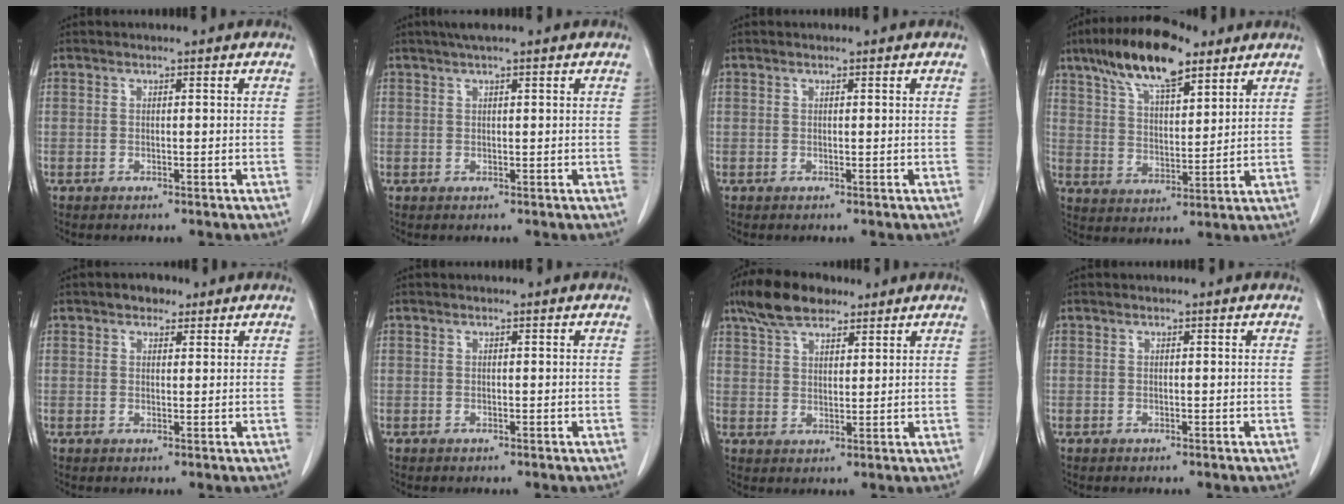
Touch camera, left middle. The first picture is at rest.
{"total": 2.5, "force": [1.8, 0.0, 1.7], "torque": [-0.030, 0.014, 0.032]}
{"total": 0.0}
{"total": 13.5, "force": [9.2, 4.1, 9.0], "torque": [-0.160, 0.015, 0.162]}
{"total": 2.4, "force": [1.7, 1.5, 1.1], "torque": [-0.017, 0.008, 0.023]}
{"total": 0.0}
{"total": 8.0, "force": [6.0, 3.4, 4.1], "torque": [-0.080, 0.020, 0.111]}
{"total": 0.0}